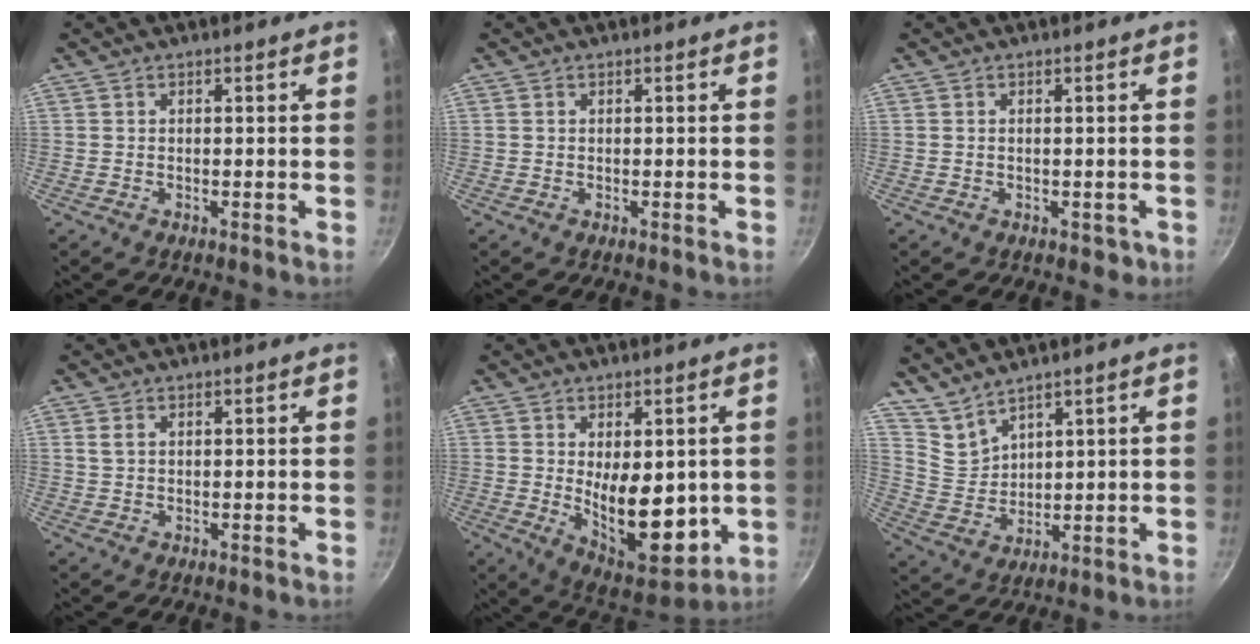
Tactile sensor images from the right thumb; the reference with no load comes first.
{"total": 0.0}
{"total": 2.0, "force": [-0.5, 1.4, 1.4], "torque": [-0.013, -0.001, -0.004]}
{"total": 1.7, "force": [0.6, 1.1, 1.1], "torque": [-0.019, 0.001, 0.013]}
{"total": 15.1, "force": [-0.3, 8.0, 12.8], "torque": [-0.151, -0.037, 0.017]}
{"total": 5.9, "force": [5.3, 2.3, 1.4], "torque": [-0.022, -0.033, 0.123]}